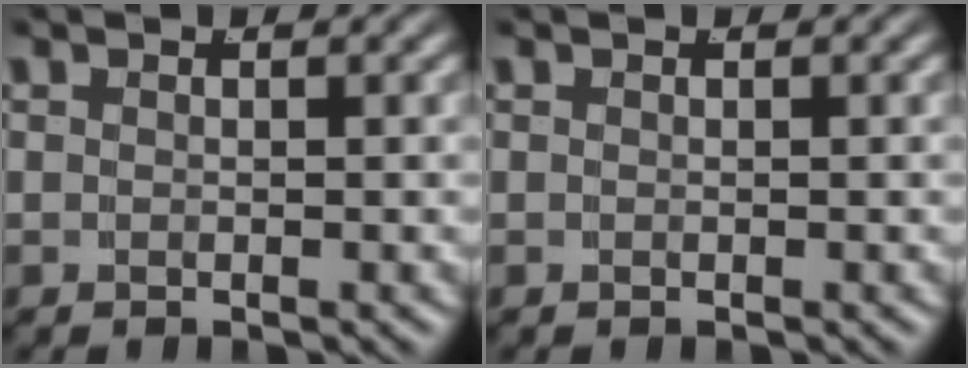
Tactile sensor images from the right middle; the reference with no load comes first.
{"total": 0.0}